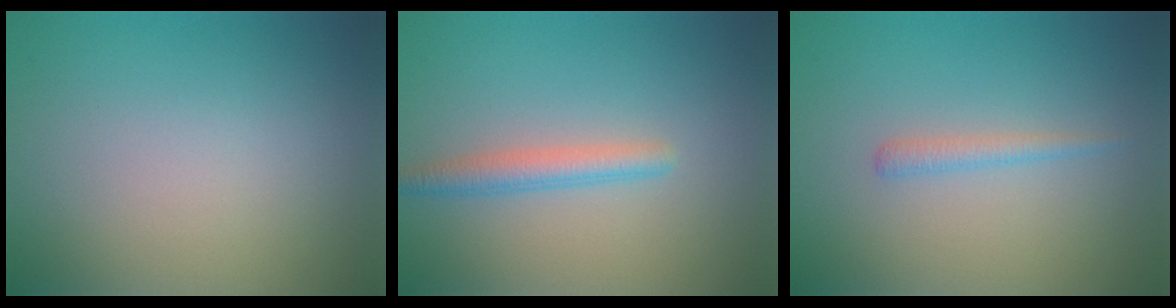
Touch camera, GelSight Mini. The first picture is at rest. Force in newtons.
{"total": 2.3, "press": 2.3, "slide": 0.1}
{"total": 1.2, "press": 1.2, "slide": 0.0}